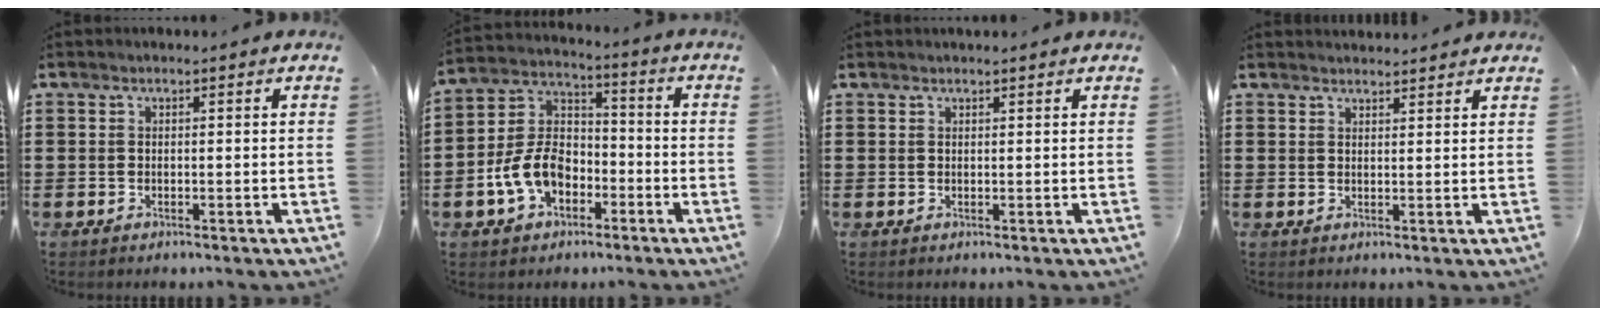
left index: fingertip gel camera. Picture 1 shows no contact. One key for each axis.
{"total": 9.2, "fx": -3.9, "fy": 6.1, "fz": 5.6, "tx": -0.148, "ty": 0.010, "tz": -0.081}
{"total": 0.6, "fx": 0.6, "fy": 0.0, "fz": 0.2, "tx": -0.005, "ty": -0.001, "tz": 0.012}
{"total": 1.8, "fx": 1.8, "fy": 0.1, "fz": 0.0, "tx": -0.005, "ty": -0.001, "tz": 0.035}